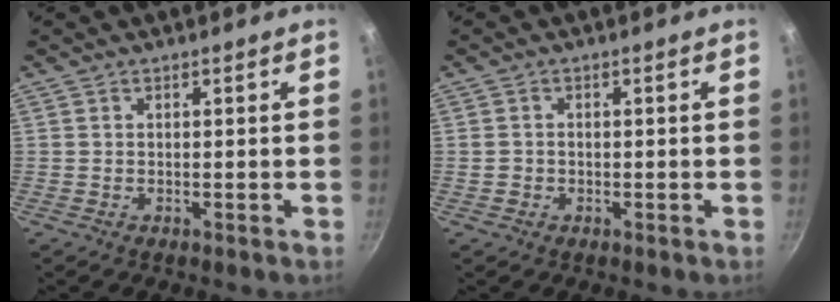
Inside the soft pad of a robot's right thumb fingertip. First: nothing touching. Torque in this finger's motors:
{"motor_torque": [-0.26, 0.25, -0.22, 0.06, -0.01]}